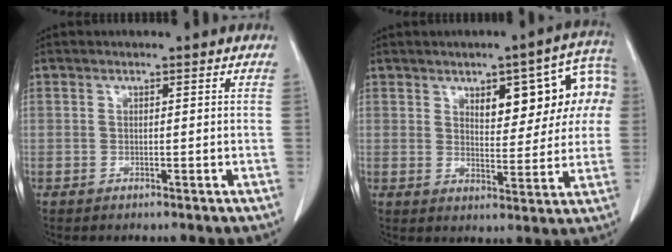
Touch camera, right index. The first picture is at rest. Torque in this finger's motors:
{"motor_torque": [1.06, 0.86, 0.43, 0.06]}